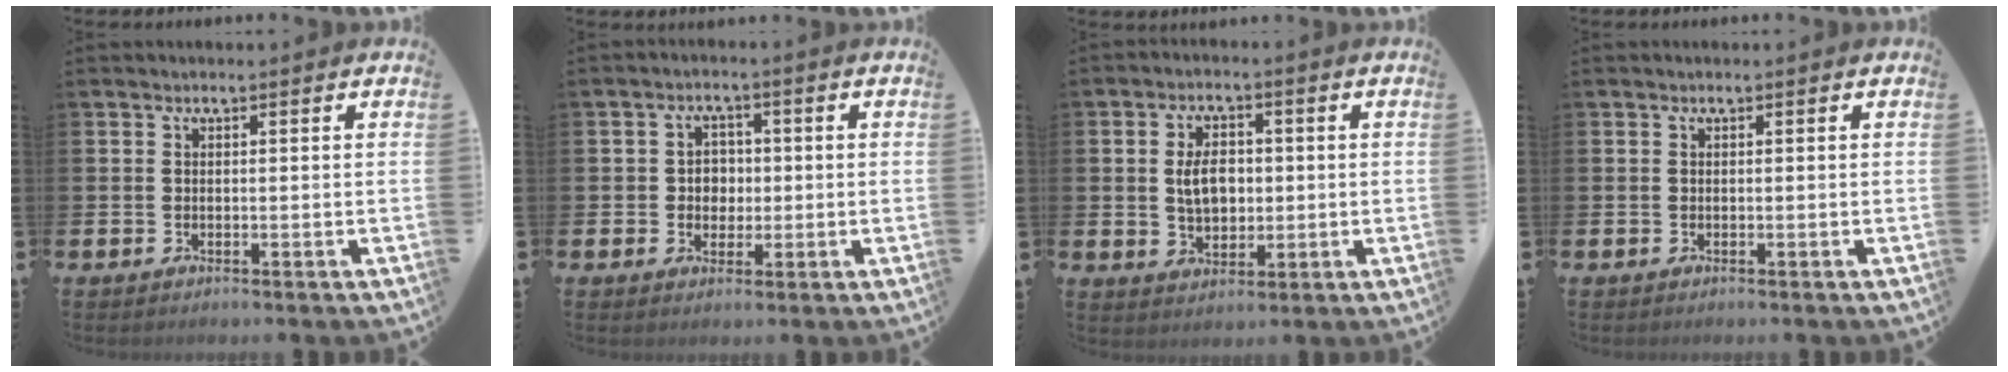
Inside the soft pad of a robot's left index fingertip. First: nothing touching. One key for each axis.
{"total": 3.2, "fx": 0.3, "fy": 2.9, "fz": 1.3, "tx": -0.013, "ty": 0.001, "tz": -0.005}
{"total": 5.0, "fx": 0.6, "fy": 3.3, "fz": 3.7, "tx": -0.056, "ty": 0.005, "tz": 0.003}
{"total": 0.0}